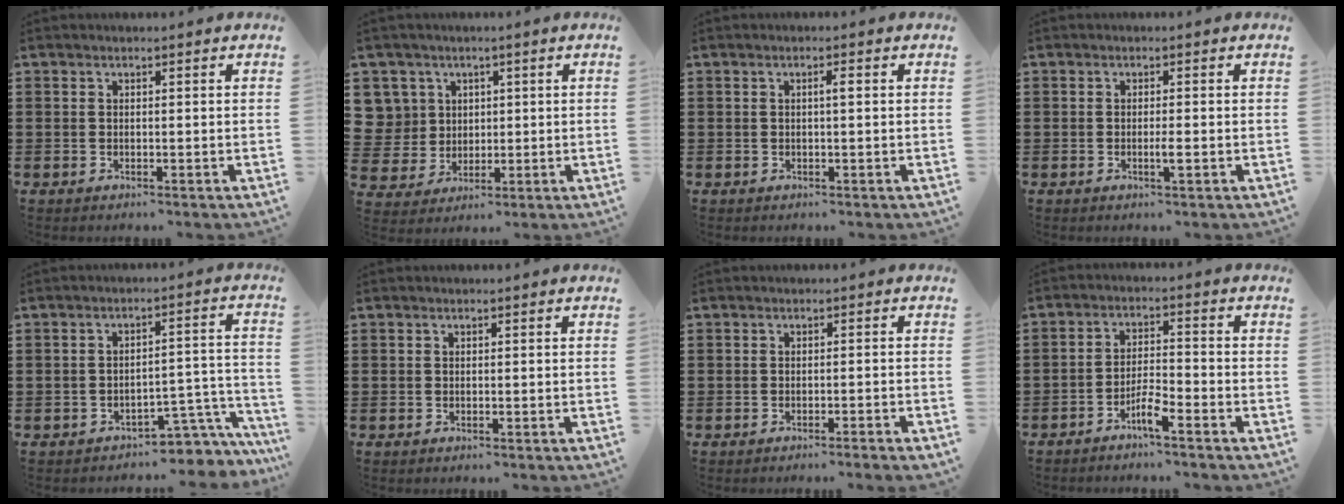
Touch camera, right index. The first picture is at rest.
{"total": 6.5, "force": [1.9, 6.2, 0.6], "torque": [-0.054, 0.012, 0.037]}
{"total": 1.1, "force": [0.1, 0.1, 1.1], "torque": [-0.020, 0.000, 0.000]}
{"total": 1.7, "force": [-0.5, 0.1, 1.6], "torque": [-0.035, -0.005, -0.012]}
{"total": 4.7, "force": [-4.0, 1.5, 2.1], "torque": [-0.037, 0.007, -0.078]}
{"total": 0.0}
{"total": 1.2, "force": [-0.9, -0.3, 0.6], "torque": [-0.012, -0.001, -0.018]}
{"total": 4.1, "force": [-3.0, 0.5, 2.7], "torque": [-0.056, 0.004, -0.059]}